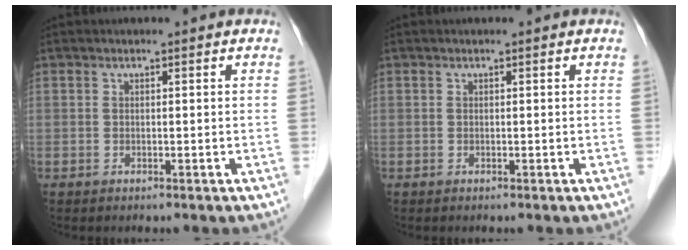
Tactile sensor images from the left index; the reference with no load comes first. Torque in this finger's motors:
{"motor_torque": [0.00, 0.00, 0.00, 0.00]}